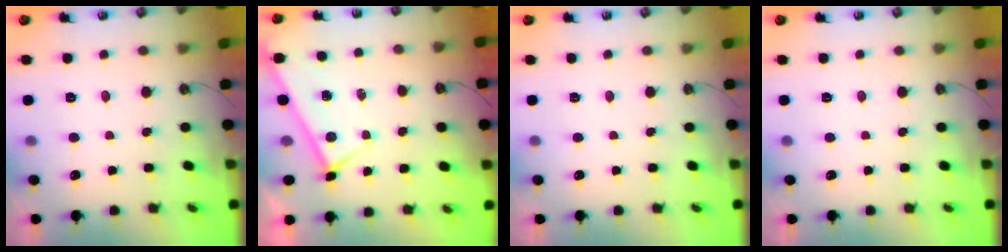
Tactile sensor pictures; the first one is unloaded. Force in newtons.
{"total": 0.0}
{"total": 0.0}
{"total": 0.0}